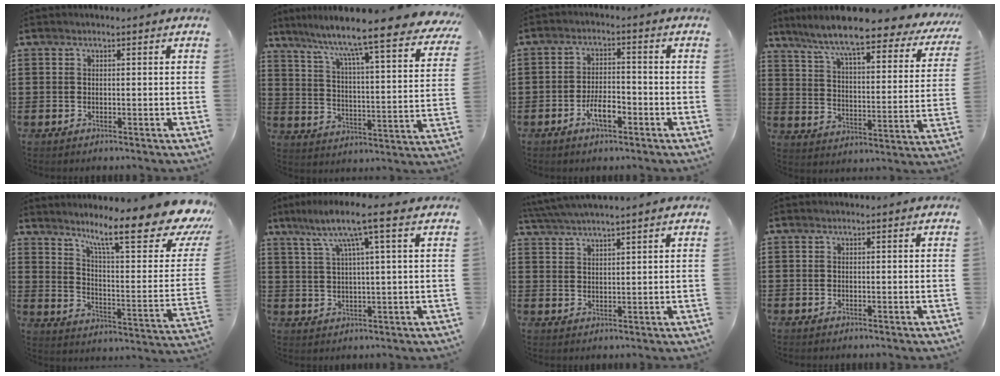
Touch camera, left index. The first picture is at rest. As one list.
[{"total": 9.3, "force": [7.8, -0.5, 5.0], "torque": [-0.111, -0.070, 0.119]}, {"total": 4.7, "force": [-2.3, 1.7, 3.7], "torque": [-0.068, 0.006, -0.044]}, {"total": 9.7, "force": [8.1, 0.3, 5.3], "torque": [-0.134, -0.053, 0.135]}, {"total": 16.3, "force": [11.6, 2.0, 11.3], "torque": [-0.190, -0.071, 0.183]}, {"total": 7.8, "force": [3.8, 0.2, 6.8], "torque": [-0.144, -0.003, 0.060]}, {"total": 3.6, "force": [3.4, -0.4, 1.2], "torque": [-0.033, -0.009, 0.062]}, {"total": 0.0}]